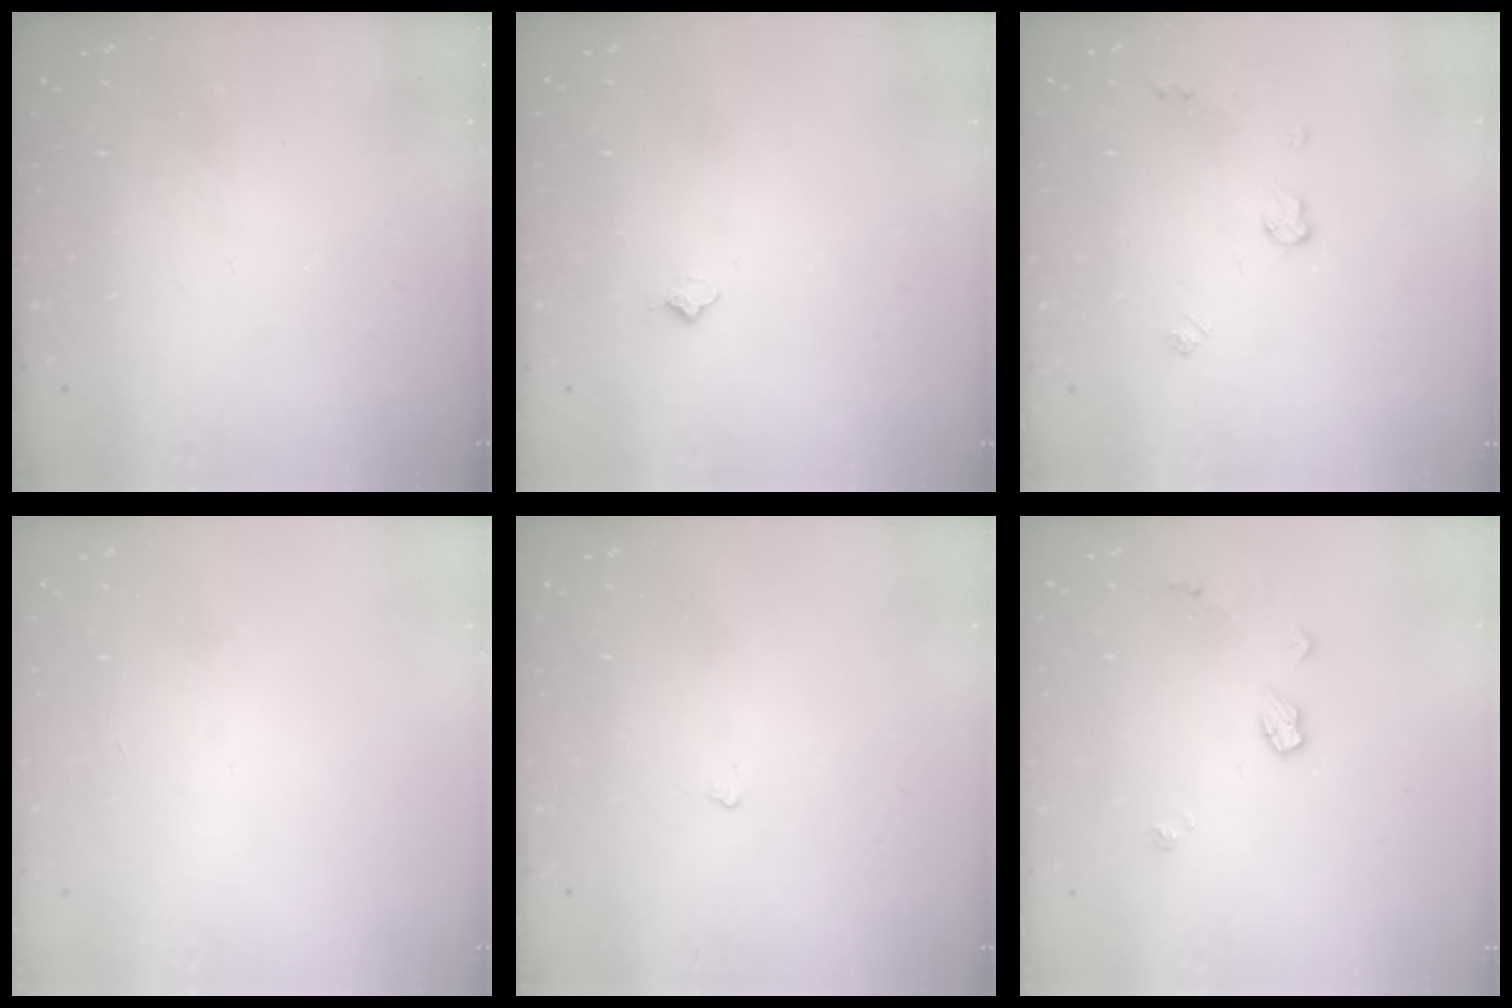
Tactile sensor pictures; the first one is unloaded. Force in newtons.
{"total": 3.9, "press": 3.8, "slide": 0.6}
{"total": 5.2, "press": 5.2, "slide": 0.3}
{"total": 0.0}
{"total": 2.2, "press": 2.1, "slide": 0.4}
{"total": 6.8, "press": 6.8, "slide": 0.2}